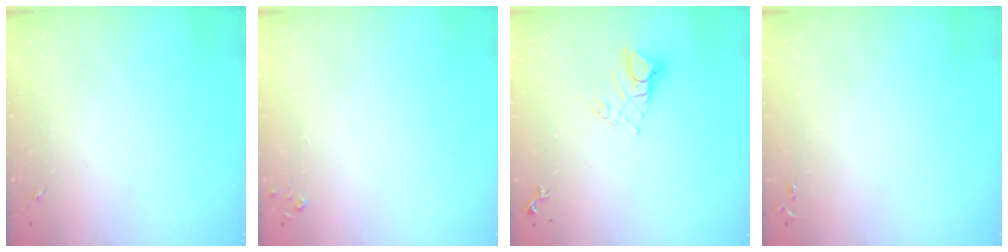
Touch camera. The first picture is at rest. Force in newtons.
{"total": 2.8, "press": 2.8, "slide": 0.3}
{"total": 7.6, "press": 7.6, "slide": 0.7}
{"total": 2.6, "press": 2.6, "slide": 0.3}